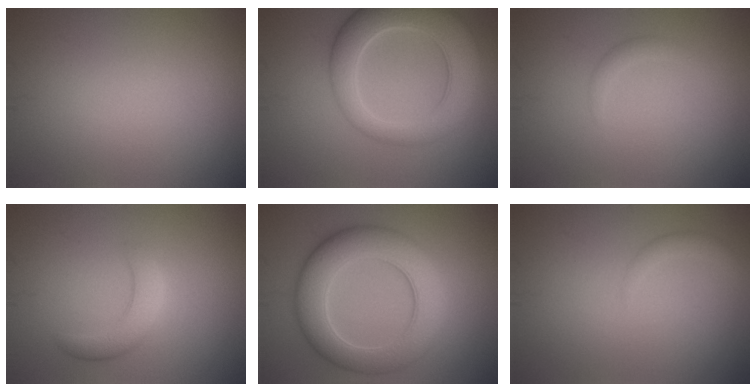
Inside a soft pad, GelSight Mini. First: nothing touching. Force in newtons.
{"total": 7.7, "press": 7.7, "slide": 0.4}
{"total": 1.0, "press": 1.0, "slide": 0.1}
{"total": 3.2, "press": 3.2, "slide": 0.2}
{"total": 8.5, "press": 8.5, "slide": 0.1}
{"total": 1.1, "press": 1.1, "slide": 0.1}